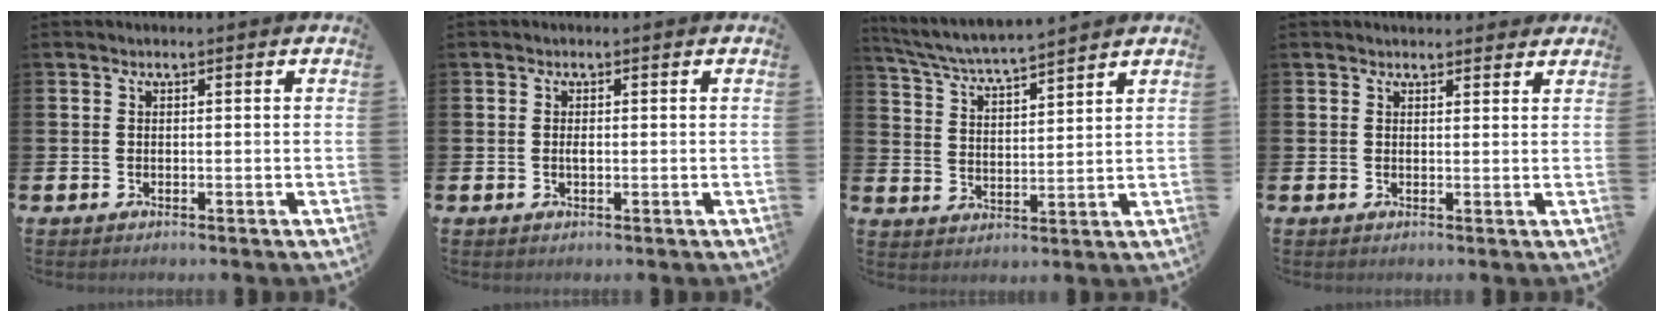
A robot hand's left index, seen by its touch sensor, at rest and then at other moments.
{"total": 0.7, "force": [0.0, 0.3, 0.7], "torque": [-0.020, 0.004, 0.000]}
{"total": 5.4, "force": [5.3, -0.1, 1.2], "torque": [-0.044, -0.039, 0.090]}
{"total": 1.8, "force": [1.7, 0.4, 0.0], "torque": [0.008, -0.008, 0.030]}